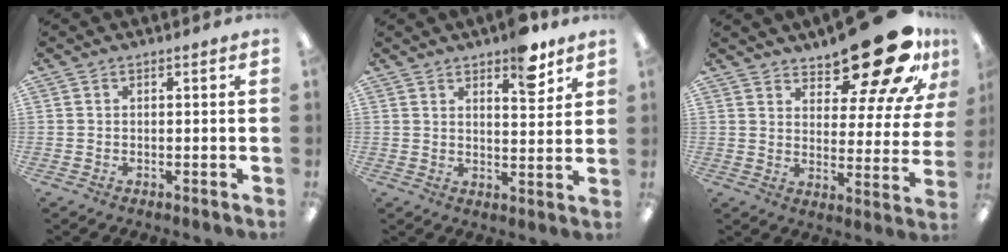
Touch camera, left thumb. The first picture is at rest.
{"total": 8.2, "force": [5.8, 3.1, 4.9], "torque": [-0.045, -0.035, 0.093]}
{"total": 21.4, "force": [15.9, 7.9, 12.0], "torque": [-0.152, -0.107, 0.259]}